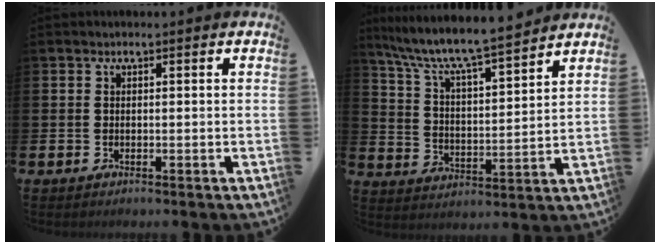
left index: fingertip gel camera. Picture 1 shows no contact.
{"total": 8.0, "force": [7.4, 0.6, 2.9], "torque": [-0.094, -0.056, 0.124]}